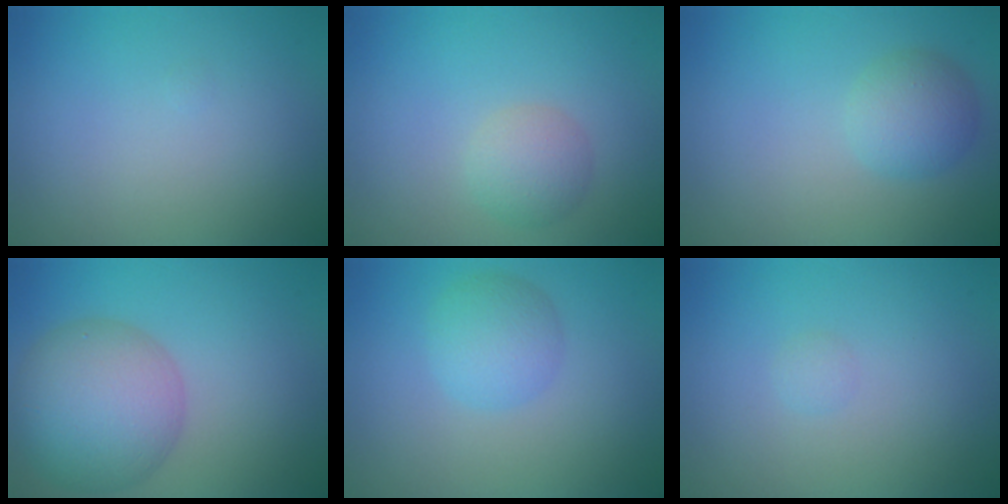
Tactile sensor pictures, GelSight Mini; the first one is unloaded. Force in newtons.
{"total": 2.3, "press": 2.3, "slide": 0.0}
{"total": 2.6, "press": 2.6, "slide": 0.1}
{"total": 8.1, "press": 8.1, "slide": 0.3}
{"total": 2.6, "press": 2.6, "slide": 0.2}
{"total": 0.6, "press": 0.6, "slide": 0.0}